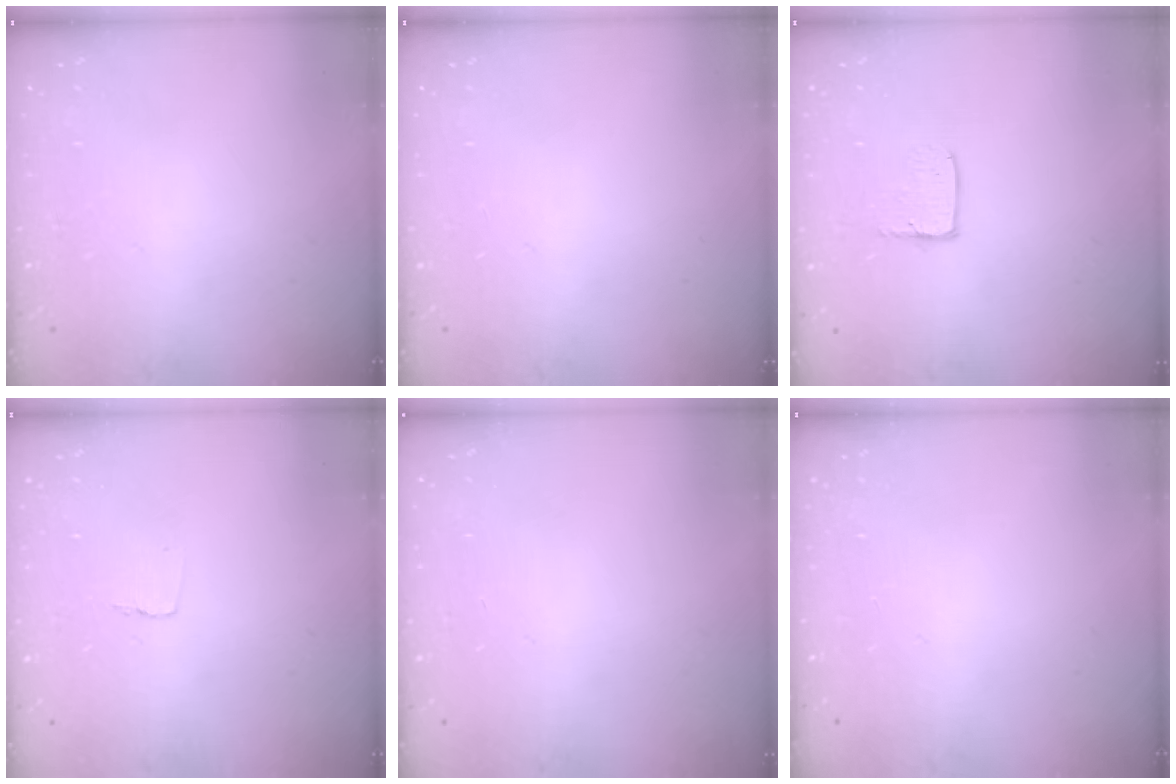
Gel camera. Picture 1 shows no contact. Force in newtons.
{"total": 0.0}
{"total": 3.9, "press": 3.9, "slide": 0.4}
{"total": 3.4, "press": 3.4, "slide": 0.3}
{"total": 0.0}
{"total": 0.0}